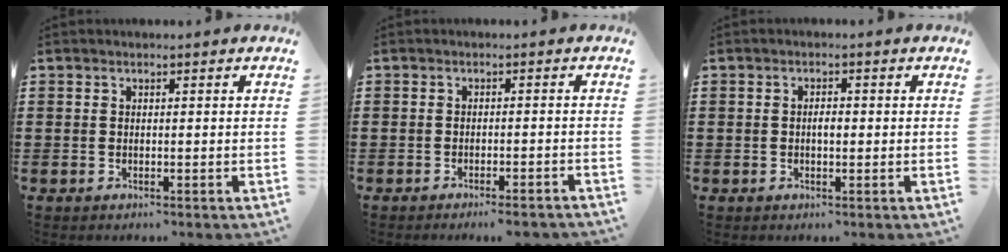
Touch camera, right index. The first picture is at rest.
{"total": 1.8, "force": [-1.6, -0.1, 0.8], "torque": [-0.015, 0.000, -0.031]}
{"total": 1.8, "force": [-0.1, 0.7, 1.7], "torque": [-0.031, 0.002, -0.003]}